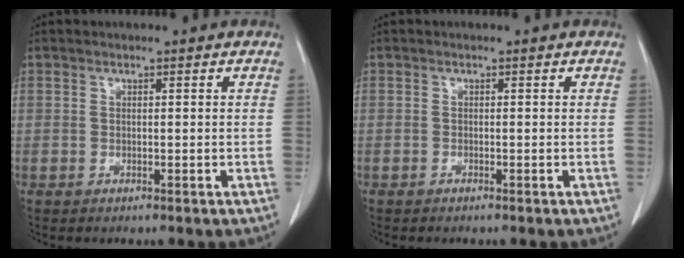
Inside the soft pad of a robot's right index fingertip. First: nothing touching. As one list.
[{"total": 0.0}]